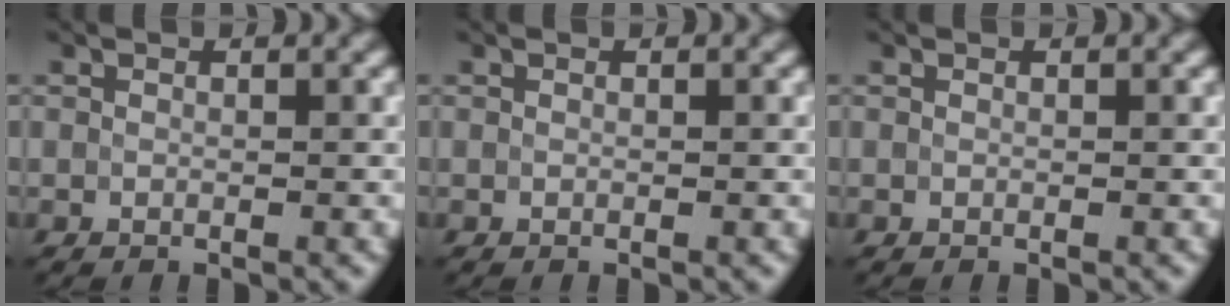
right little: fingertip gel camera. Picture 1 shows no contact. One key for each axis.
{"total": 0.0}
{"total": 0.0}